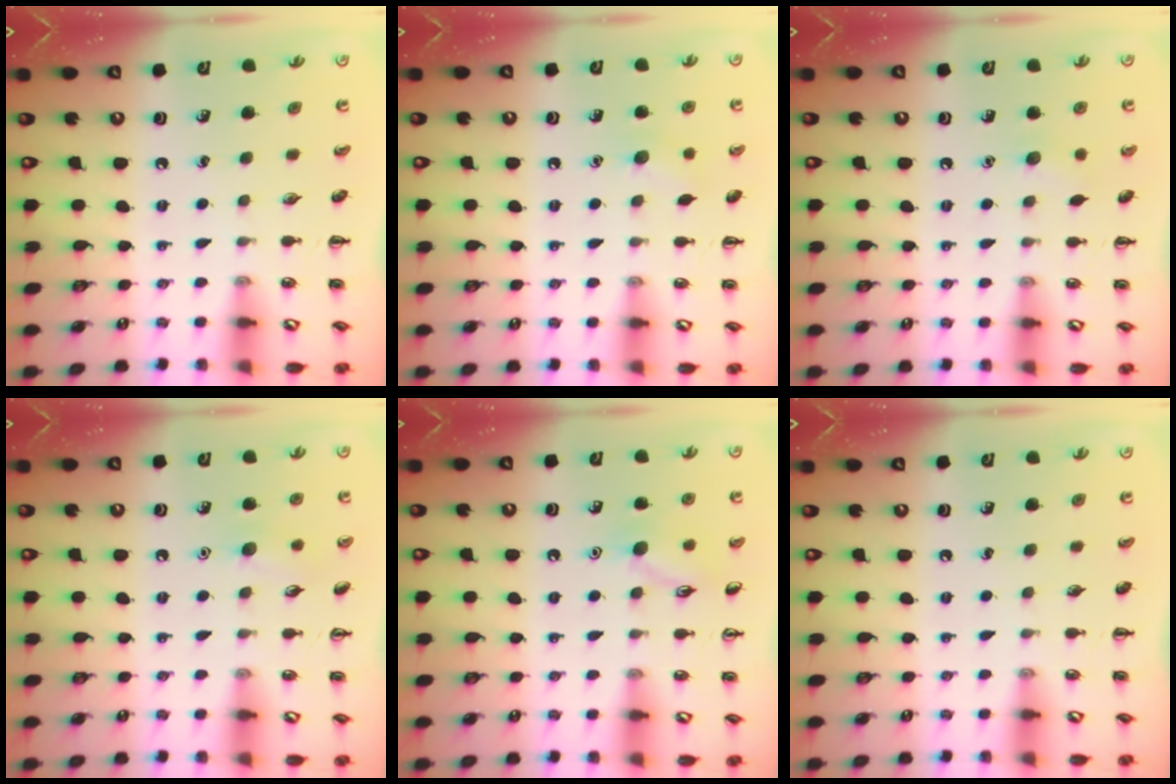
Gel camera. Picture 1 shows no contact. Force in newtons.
{"total": 6.2, "press": 5.9, "slide": 1.7}
{"total": 4.9, "press": 4.7, "slide": 1.4}
{"total": 7.1, "press": 6.9, "slide": 1.8}
{"total": 8.7, "press": 8.7, "slide": 0.6}
{"total": 0.0}